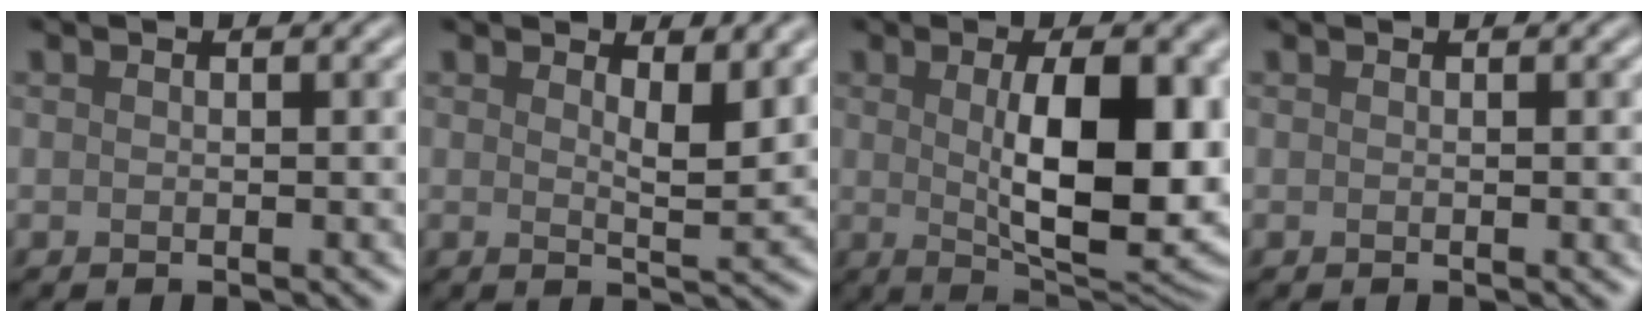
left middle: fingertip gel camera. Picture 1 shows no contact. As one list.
[{"total": 2.8, "force": [1.5, 0.7, 2.3], "torque": [-0.033, -0.008, 0.025]}, {"total": 11.4, "force": [0.7, 4.2, 10.6], "torque": [-0.147, -0.009, 0.020]}, {"total": 0.6, "force": [0.0, 0.1, 0.6], "torque": [-0.006, 0.000, 0.000]}]